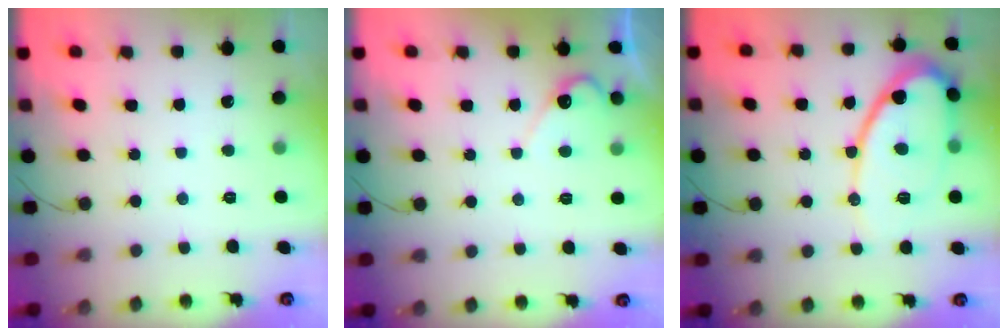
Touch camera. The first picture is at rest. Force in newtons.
{"total": 5.4, "press": 5.4, "slide": 0.4}
{"total": 12.9, "press": 12.8, "slide": 1.5}